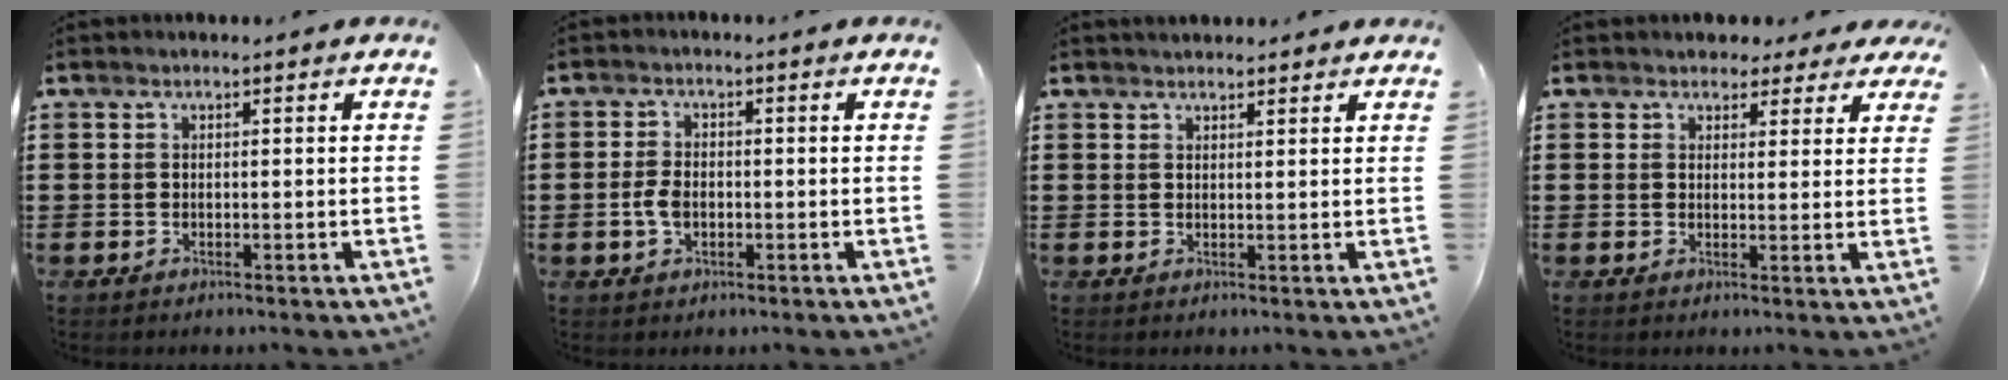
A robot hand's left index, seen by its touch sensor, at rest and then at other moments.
{"total": 3.3, "force": [-0.6, 2.0, 2.6], "torque": [-0.070, -0.005, -0.017]}
{"total": 1.6, "force": [1.6, 0.4, 0.1], "torque": [-0.005, 0.005, 0.031]}
{"total": 2.9, "force": [2.4, 1.6, 0.4], "torque": [-0.011, 0.003, 0.042]}